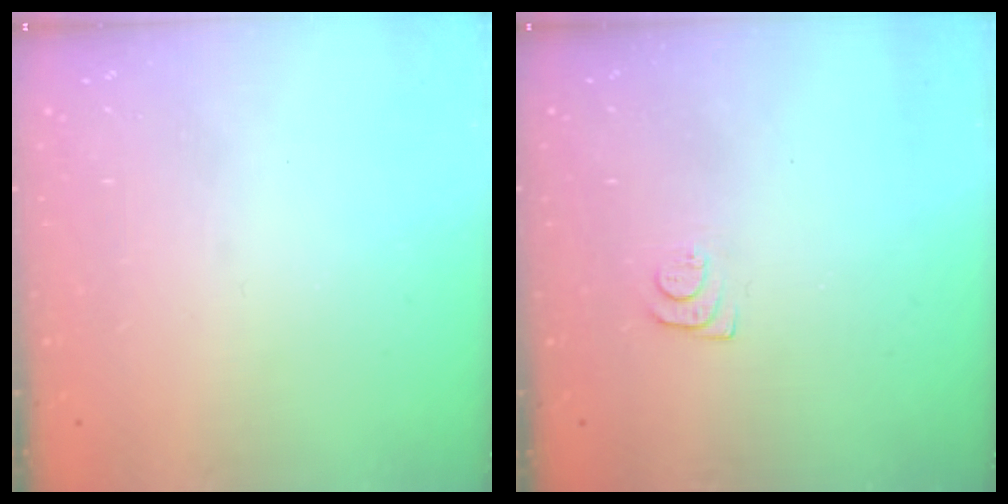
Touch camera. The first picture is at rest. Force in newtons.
{"total": 5.5, "press": 5.4, "slide": 0.6}